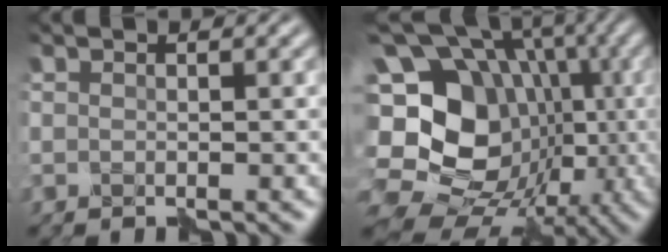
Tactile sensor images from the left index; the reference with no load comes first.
{"total": 19.0, "force": [-3.0, 15.8, 10.1], "torque": [-0.188, 0.020, -0.060]}